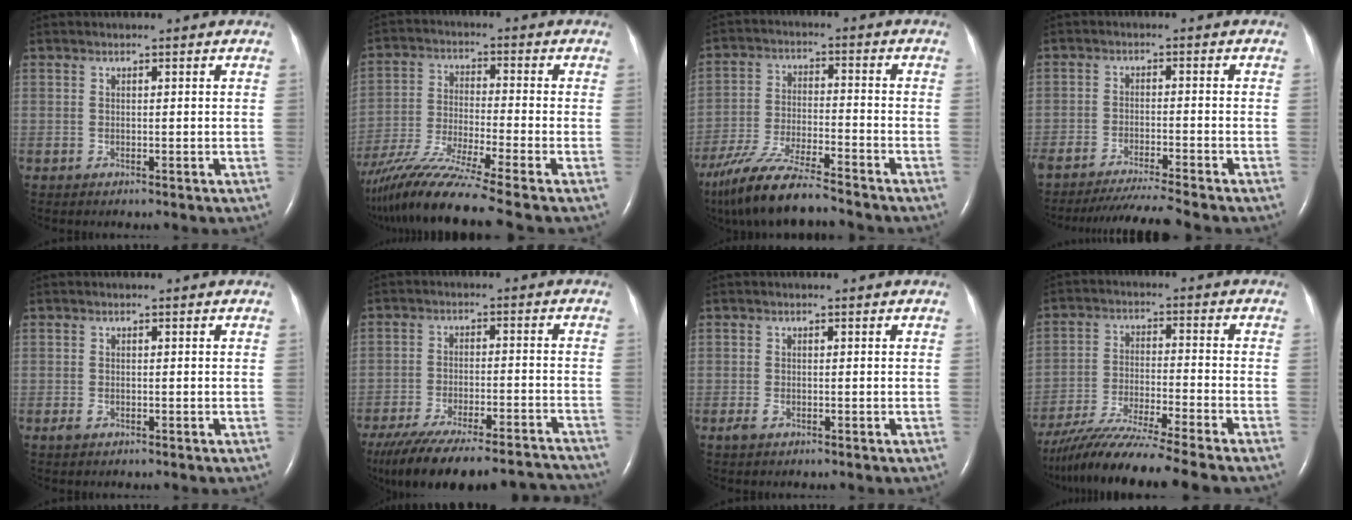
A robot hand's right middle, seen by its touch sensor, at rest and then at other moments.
{"total": 14.2, "force": [-11.6, -2.0, 7.9], "torque": [-0.154, -0.040, -0.206]}
{"total": 12.7, "force": [-10.9, 1.0, 6.4], "torque": [-0.122, -0.028, -0.195]}
{"total": 8.7, "force": [-7.9, -1.6, 3.2], "torque": [-0.042, -0.022, -0.132]}
{"total": 0.9, "force": [-0.4, 0.5, 0.6], "torque": [-0.015, -0.001, -0.005]}
{"total": 23.9, "force": [-21.1, 4.6, 10.4], "torque": [-0.174, -0.028, -0.296]}
{"total": 1.1, "force": [-0.6, 0.5, 0.8], "torque": [-0.022, -0.002, -0.009]}
{"total": 14.6, "force": [-12.6, -1.7, 7.2], "torque": [-0.128, -0.036, -0.215]}